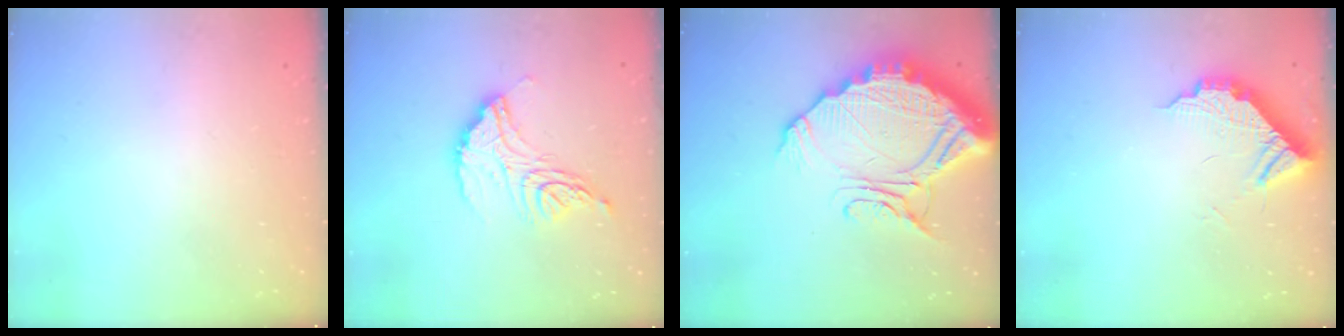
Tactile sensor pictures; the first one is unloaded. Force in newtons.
{"total": 14.4, "press": 14.4, "slide": 1.1}
{"total": 19.5, "press": 19.4, "slide": 2.3}
{"total": 9.5, "press": 9.5, "slide": 0.6}